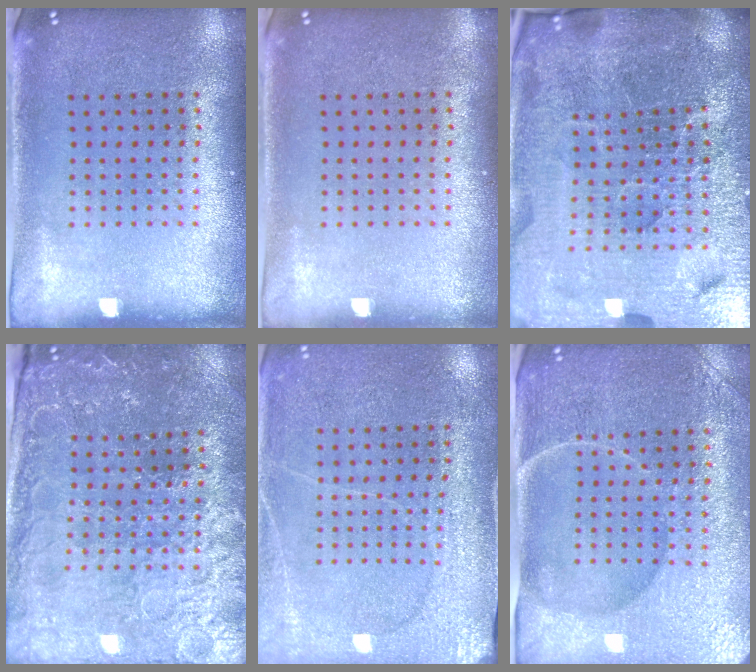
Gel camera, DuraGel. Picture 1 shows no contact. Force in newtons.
{"total": 0.0}
{"total": 6.6, "press": 5.8, "slide": 3.2}
{"total": 3.2, "press": 3.1, "slide": 0.4}
{"total": 2.9, "press": 2.8, "slide": 0.4}
{"total": 4.7, "press": 4.4, "slide": 1.6}